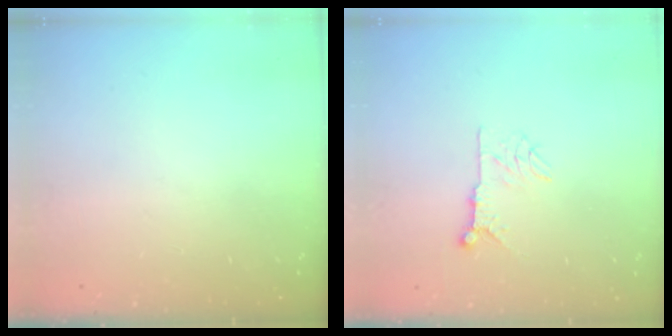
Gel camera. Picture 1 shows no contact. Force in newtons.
{"total": 8.2, "press": 8.1, "slide": 0.5}